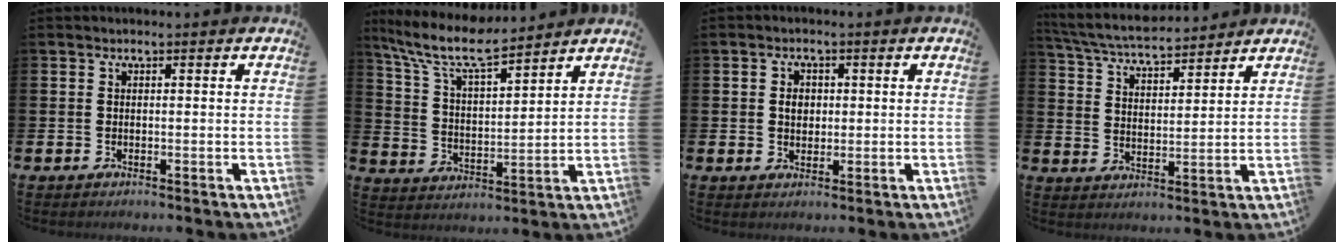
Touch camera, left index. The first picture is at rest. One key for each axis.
{"total": 9.2, "fx": 8.1, "fy": 1.7, "fz": 4.2, "tx": -0.109, "ty": -0.040, "tz": 0.143}
{"total": 2.4, "fx": 0.4, "fy": 1.9, "fz": 1.4, "tx": 0.001, "ty": -0.003, "tz": -0.003}
{"total": 5.7, "fx": 5.6, "fy": 0.6, "fz": 1.1, "tx": -0.043, "ty": -0.037, "tz": 0.097}